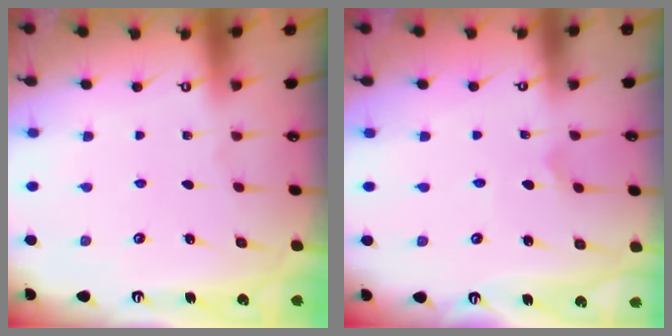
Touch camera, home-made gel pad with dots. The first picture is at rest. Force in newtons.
{"total": 2.3, "press": 2.3, "slide": 0.2}